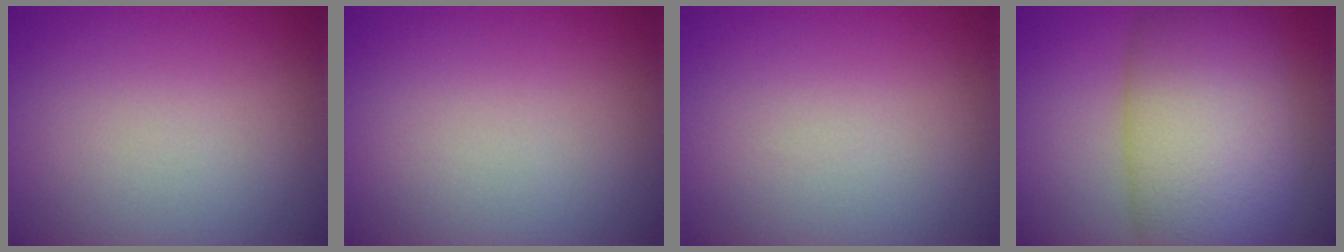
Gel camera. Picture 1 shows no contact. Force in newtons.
{"total": 0.0}
{"total": 0.0}
{"total": 12.5, "press": 12.5, "slide": 0.2}